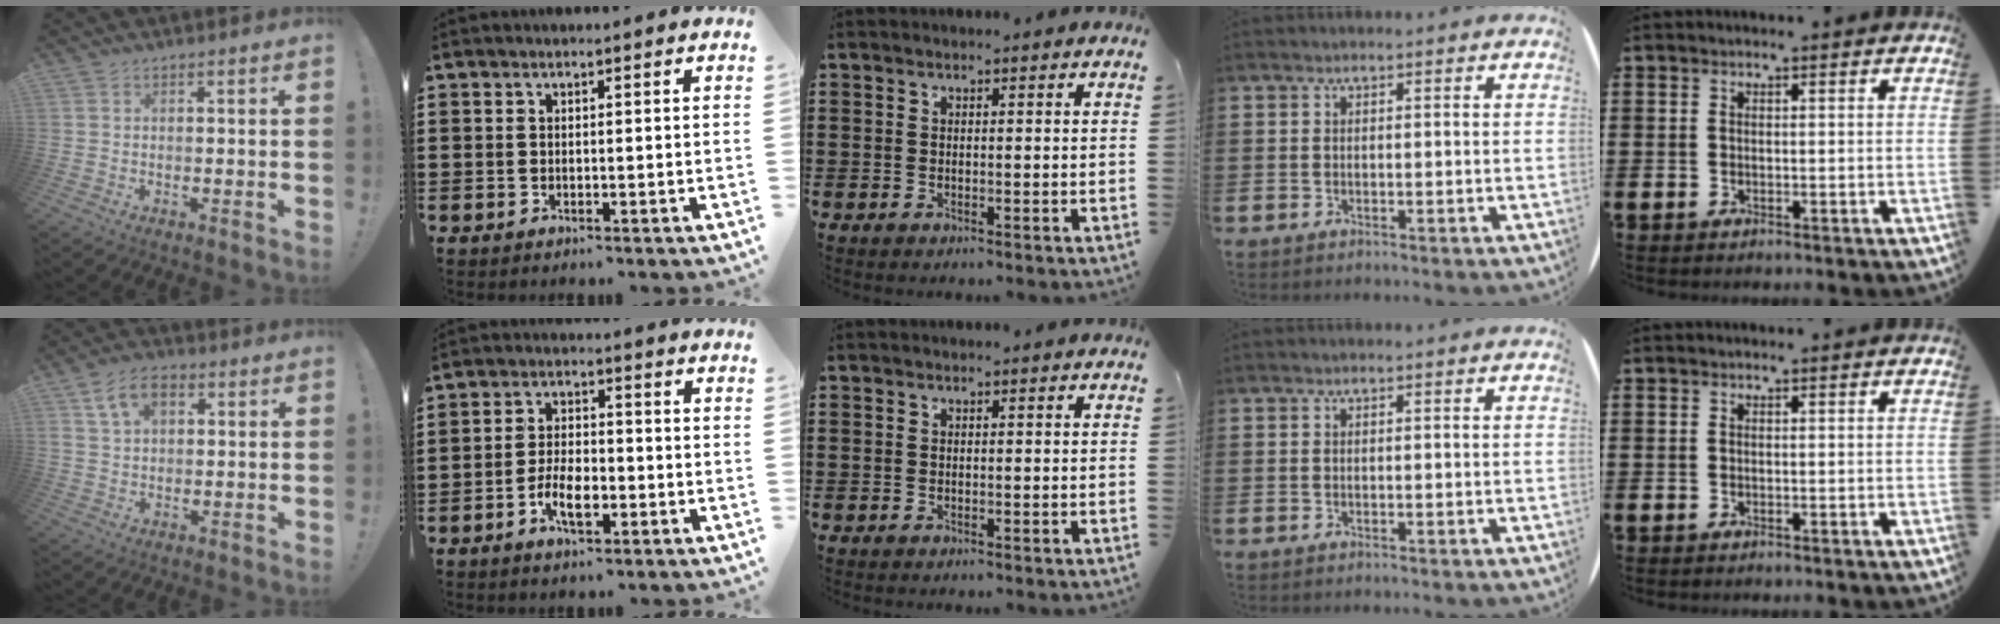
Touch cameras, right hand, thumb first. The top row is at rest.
{"thumb": {"total": 8.8, "force": [3.2, 5.3, 6.2], "torque": [-0.106, 0.002, 0.060]}, "index": {"total": 5.7, "force": [-2.4, 2.7, 4.4], "torque": [-0.095, 0.002, -0.048]}}